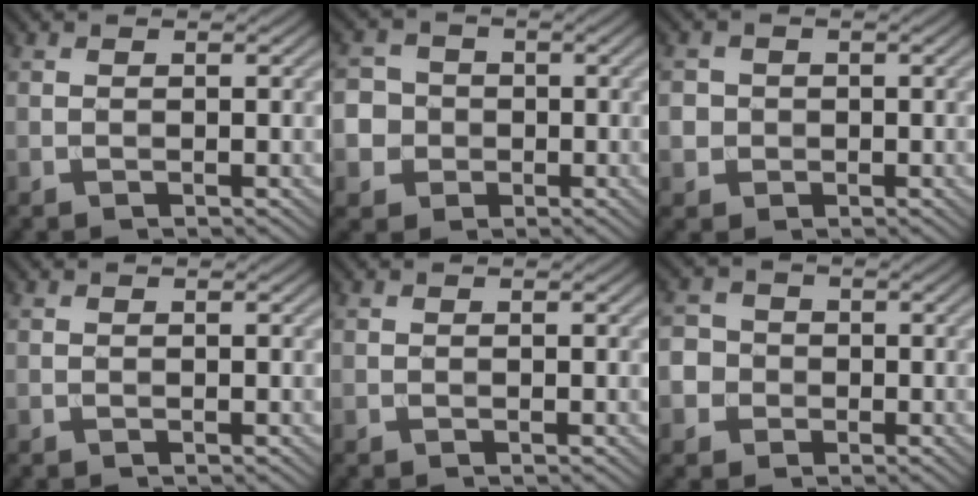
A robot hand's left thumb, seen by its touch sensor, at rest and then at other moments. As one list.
[{"total": 6.1, "force": [-1.0, 5.8, 1.4], "torque": [-0.048, 0.007, -0.049]}, {"total": 2.6, "force": [-0.2, 2.5, 0.5], "torque": [-0.011, -0.002, -0.013]}, {"total": 0.0}, {"total": 0.0}, {"total": 4.6, "force": [-1.2, 4.3, 1.1], "torque": [-0.026, 0.003, -0.042]}]